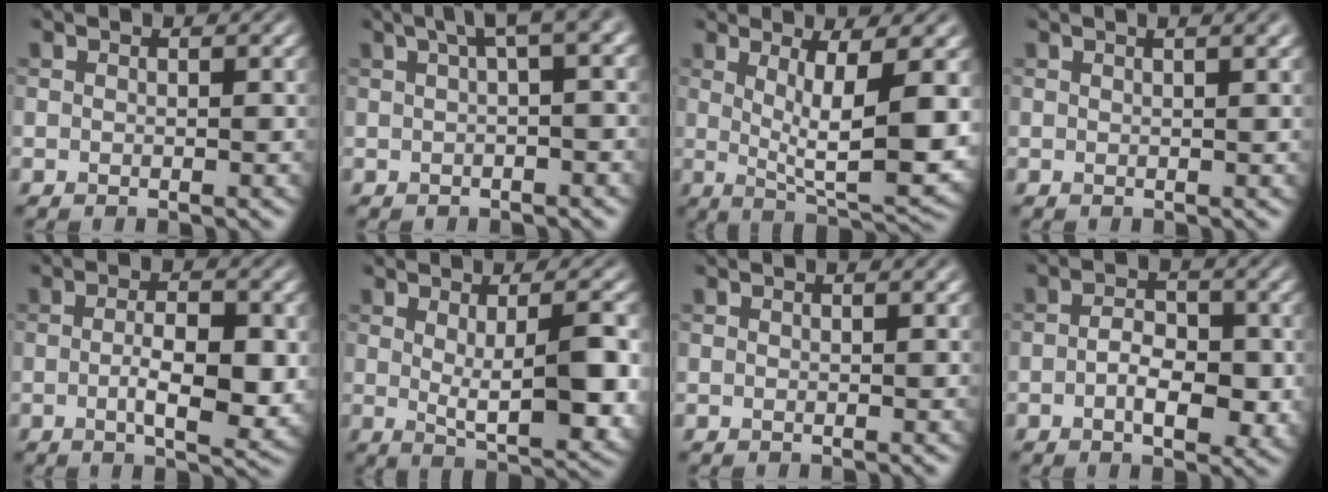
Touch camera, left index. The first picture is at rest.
{"total": 4.5, "force": [1.4, 1.1, 4.1], "torque": [-0.044, 0.022, 0.017]}
{"total": 8.0, "force": [1.3, 2.1, 7.6], "torque": [-0.126, -0.016, 0.029]}
{"total": 3.0, "force": [1.6, 1.1, 2.3], "torque": [-0.012, 0.006, 0.010]}
{"total": 5.4, "force": [-0.5, 2.0, 5.0], "torque": [-0.084, -0.012, -0.005]}
{"total": 7.1, "force": [0.4, 2.1, 6.8], "torque": [-0.097, -0.013, 0.013]}
{"total": 1.0, "force": [0.5, 0.2, 0.8], "torque": [-0.007, 0.007, 0.007]}
{"total": 4.0, "force": [-0.7, 2.3, 3.2], "torque": [-0.051, -0.005, -0.013]}